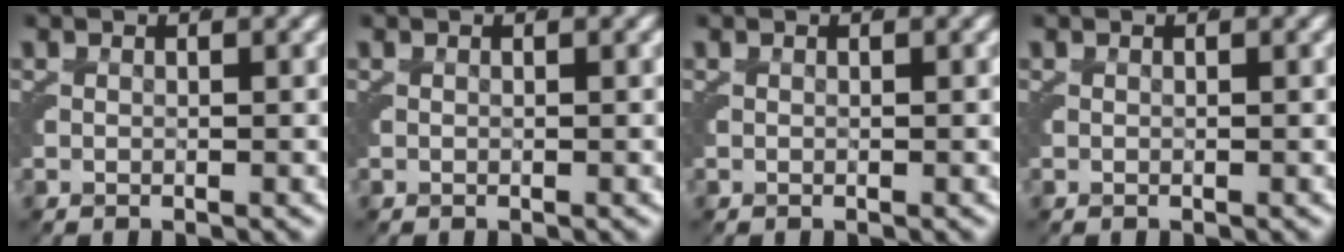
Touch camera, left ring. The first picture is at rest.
{"total": 0.0}
{"total": 0.0}
{"total": 0.0}